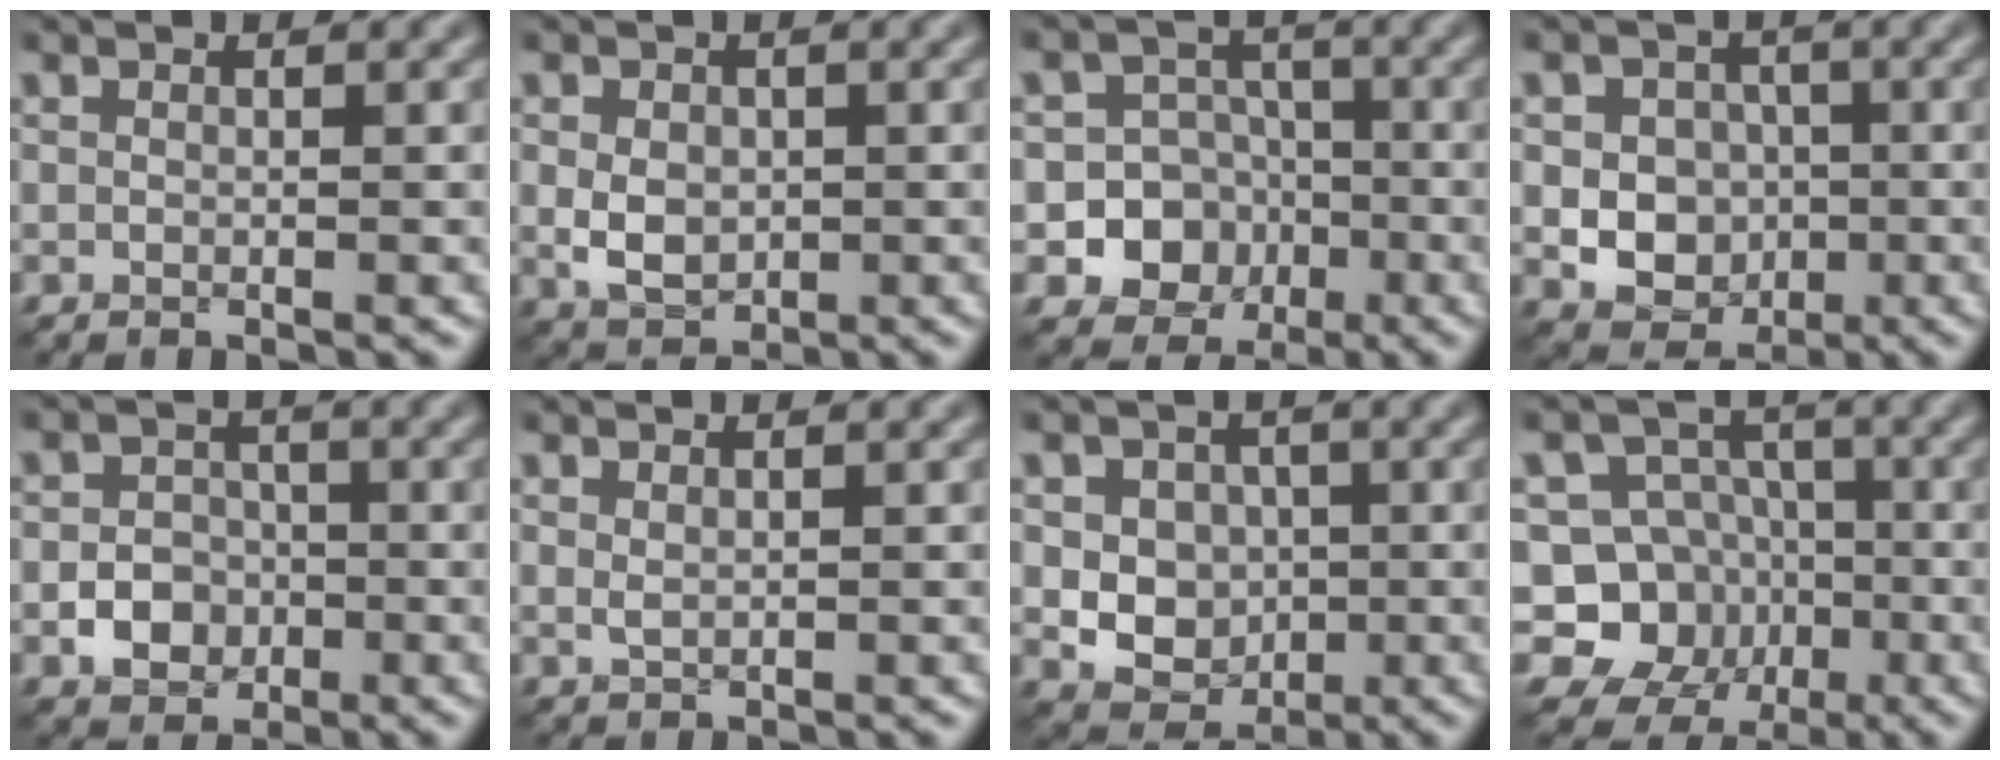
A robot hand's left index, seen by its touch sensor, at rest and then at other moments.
{"total": 3.2, "force": [-0.2, 2.4, 2.1], "torque": [-0.045, -0.005, -0.002]}
{"total": 9.2, "force": [-3.2, 8.3, 2.3], "torque": [-0.020, -0.006, -0.080]}
{"total": 6.5, "force": [-0.6, 5.7, 3.1], "torque": [-0.036, 0.011, -0.031]}
{"total": 3.2, "force": [-1.2, 2.6, 1.4], "torque": [-0.014, 0.001, -0.023]}
{"total": 0.7, "force": [0.4, 0.3, 0.5], "torque": [-0.019, -0.002, 0.014]}
{"total": 6.2, "force": [0.1, 5.3, 3.1], "torque": [-0.036, 0.009, -0.014]}
{"total": 8.5, "force": [-2.8, 7.6, 2.7], "torque": [-0.039, 0.015, -0.075]}